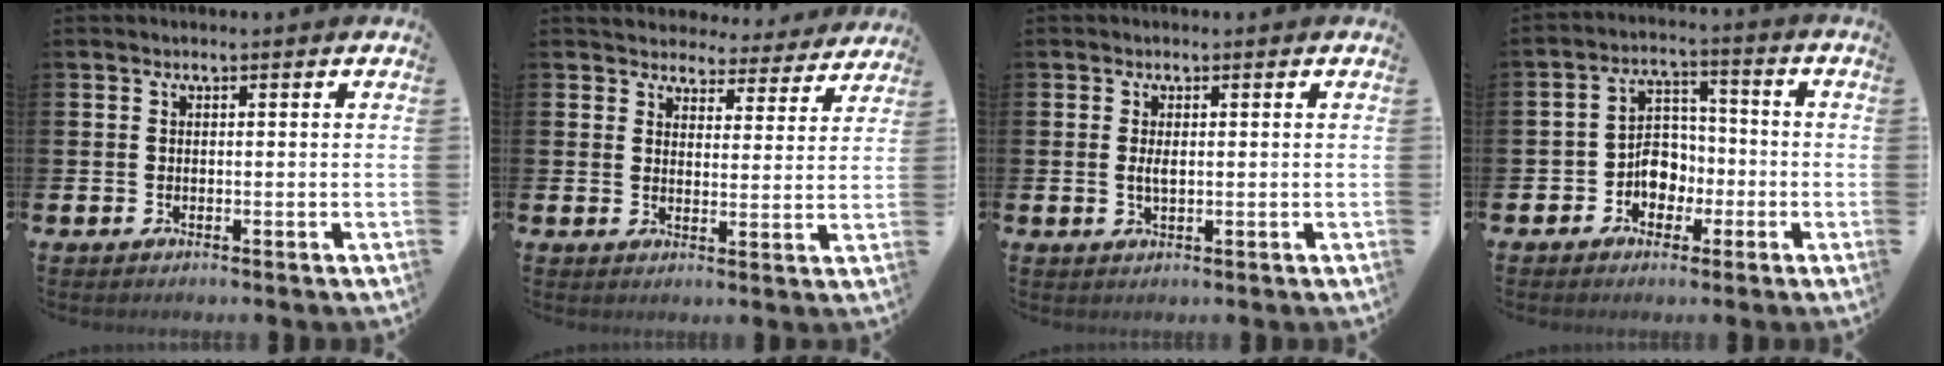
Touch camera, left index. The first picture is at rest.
{"total": 4.2, "force": [4.0, 1.4, 0.0], "torque": [-0.010, -0.035, 0.065]}
{"total": 1.7, "force": [0.2, 0.7, 1.5], "torque": [-0.023, 0.000, 0.001]}
{"total": 4.8, "force": [-1.4, 4.1, 2.0], "torque": [-0.039, 0.007, -0.033]}